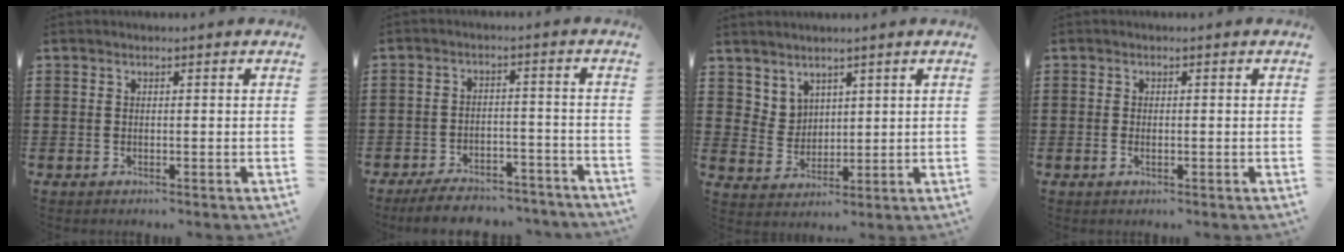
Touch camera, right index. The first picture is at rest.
{"total": 5.4, "force": [-5.1, 0.9, 1.7], "torque": [-0.032, 0.005, -0.098]}
{"total": 4.0, "force": [3.2, 2.4, 0.1], "torque": [-0.017, -0.002, 0.064]}
{"total": 1.0, "force": [-0.3, 0.5, 0.8], "torque": [-0.017, -0.002, -0.004]}